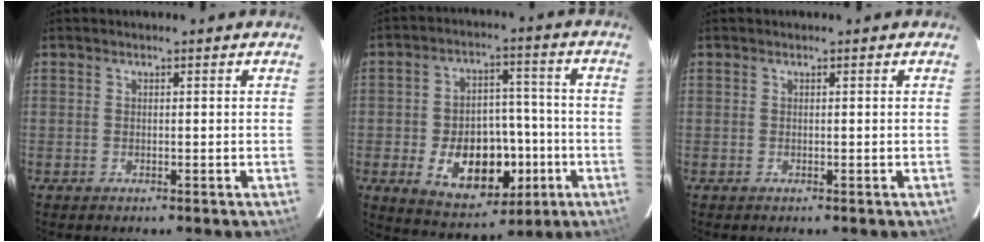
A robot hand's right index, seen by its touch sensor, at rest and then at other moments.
{"total": 15.4, "force": [-4.8, 10.3, 10.4], "torque": [-0.201, 0.018, -0.050]}
{"total": 0.0}